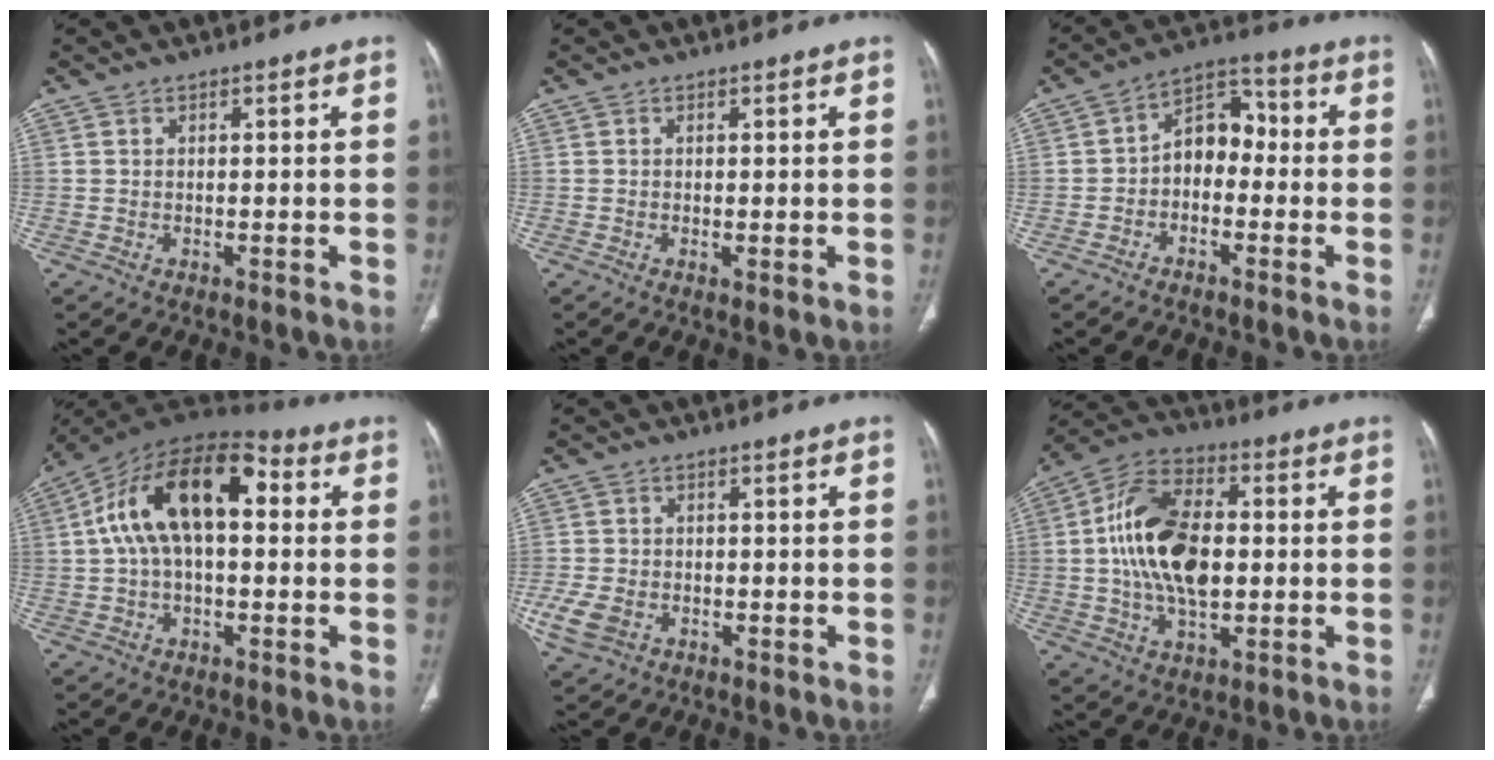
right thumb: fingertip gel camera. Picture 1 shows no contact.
{"total": 1.1, "force": [-0.1, 0.3, 1.1], "torque": [-0.024, -0.007, -0.001]}
{"total": 8.0, "force": [-1.3, 5.6, 5.5], "torque": [-0.058, 0.042, -0.040]}
{"total": 18.1, "force": [3.0, 9.6, 15.1], "torque": [-0.257, 0.048, 0.042]}
{"total": 5.9, "force": [-2.0, 4.3, 3.5], "torque": [-0.078, 0.003, -0.030]}
{"total": 17.1, "force": [0.4, 9.8, 14.0], "torque": [-0.253, 0.019, 0.005]}